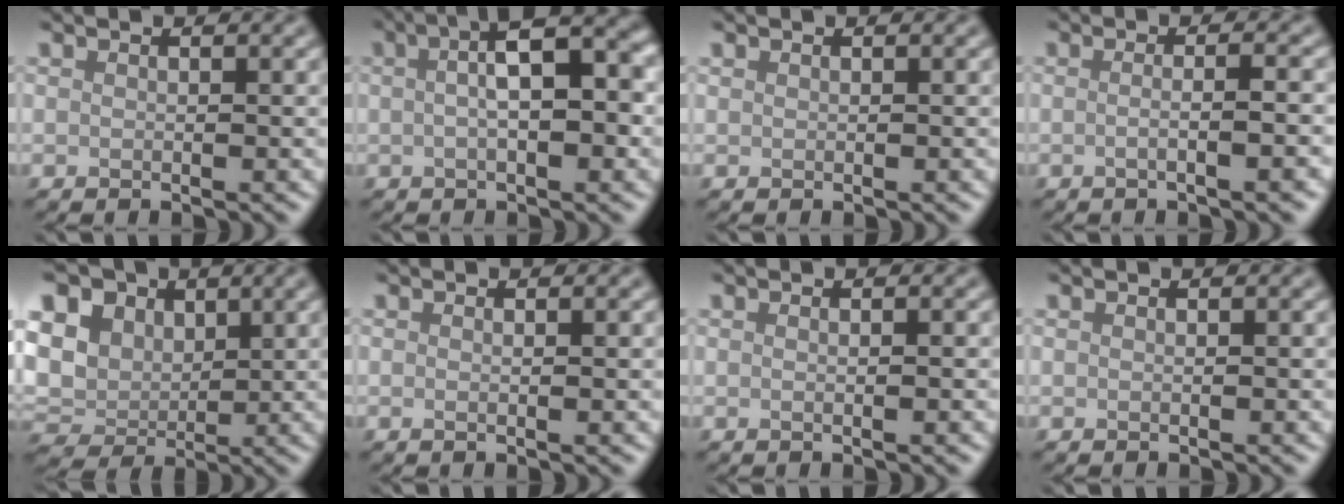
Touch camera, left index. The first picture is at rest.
{"total": 7.3, "force": [1.2, 2.5, 6.7], "torque": [-0.096, 0.021, 0.010]}
{"total": 0.0}
{"total": 4.2, "force": [-0.3, 1.6, 3.9], "torque": [-0.018, 0.004, -0.020]}
{"total": 12.2, "force": [4.8, 9.5, 6.1], "torque": [-0.151, 0.027, 0.083]}
{"total": 0.7, "force": [0.0, 0.1, 0.7], "torque": [-0.009, -0.002, -0.001]}
{"total": 0.9, "force": [0.0, 0.2, 0.9], "torque": [-0.012, -0.002, -0.001]}
{"total": 0.0}